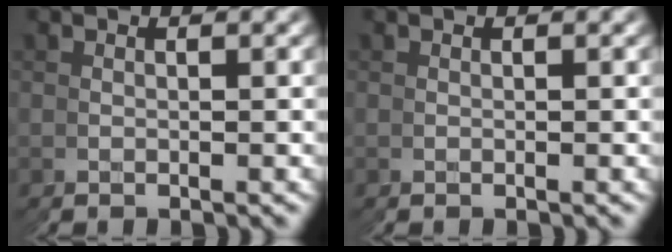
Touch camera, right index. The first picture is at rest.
{"total": 0.0}